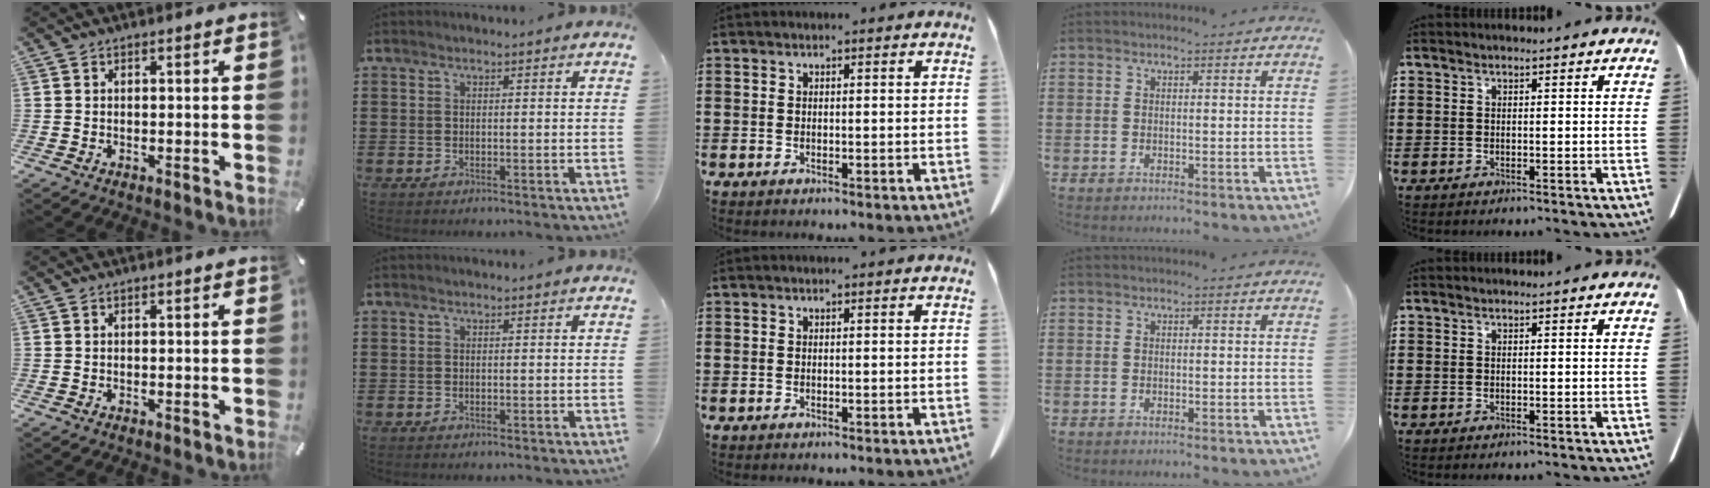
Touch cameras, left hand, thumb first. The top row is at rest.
{}